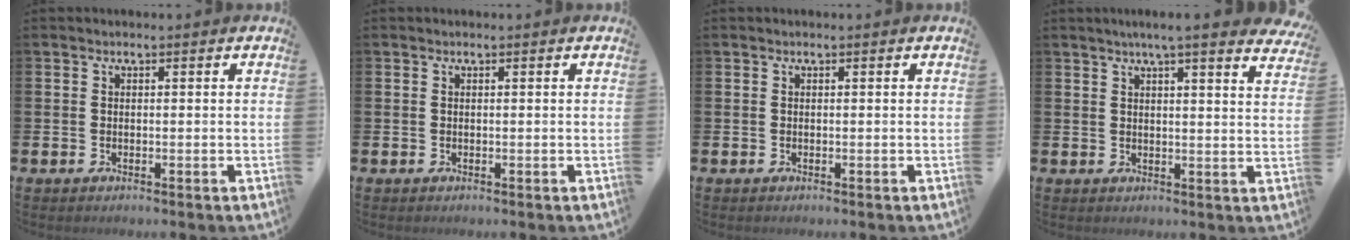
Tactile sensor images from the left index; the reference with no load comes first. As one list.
[{"total": 0.0}, {"total": 0.0}, {"total": 4.5, "force": [4.1, -0.5, 1.8], "torque": [-0.036, -0.021, 0.069]}]